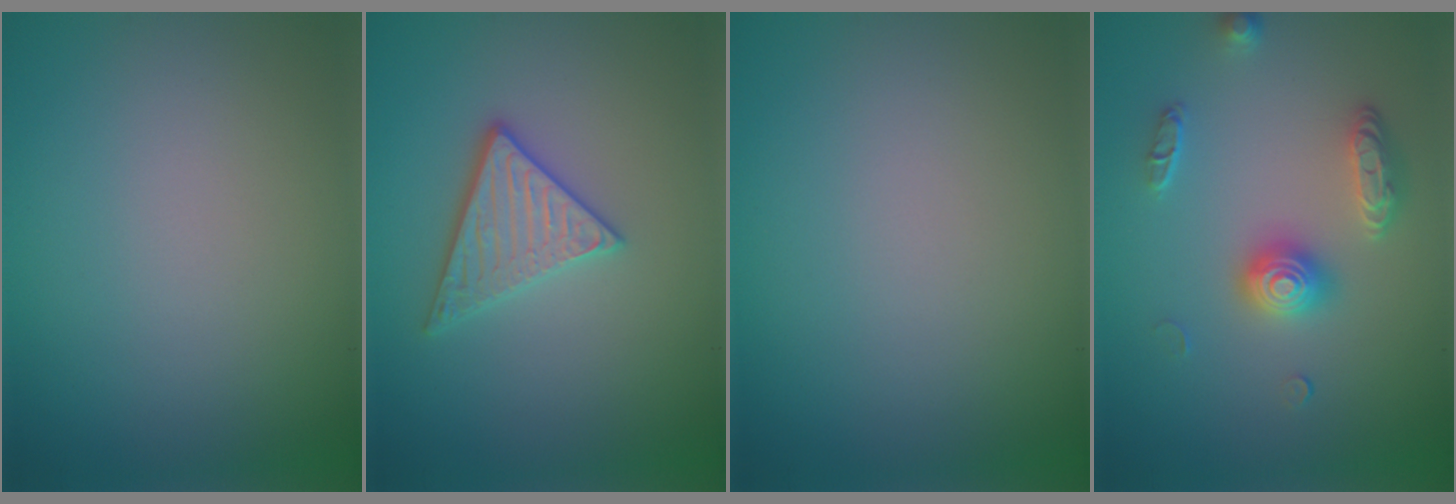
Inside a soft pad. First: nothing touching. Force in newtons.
{"total": 3.1, "press": 2.9, "slide": 1.1}
{"total": 0.0}
{"total": 3.1, "press": 2.9, "slide": 1.0}